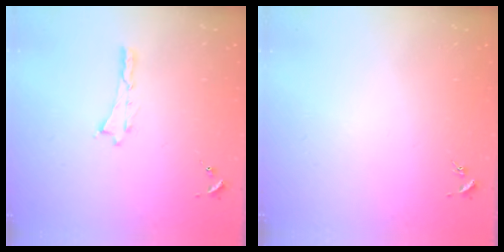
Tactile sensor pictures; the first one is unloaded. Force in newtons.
{"total": 0.0}